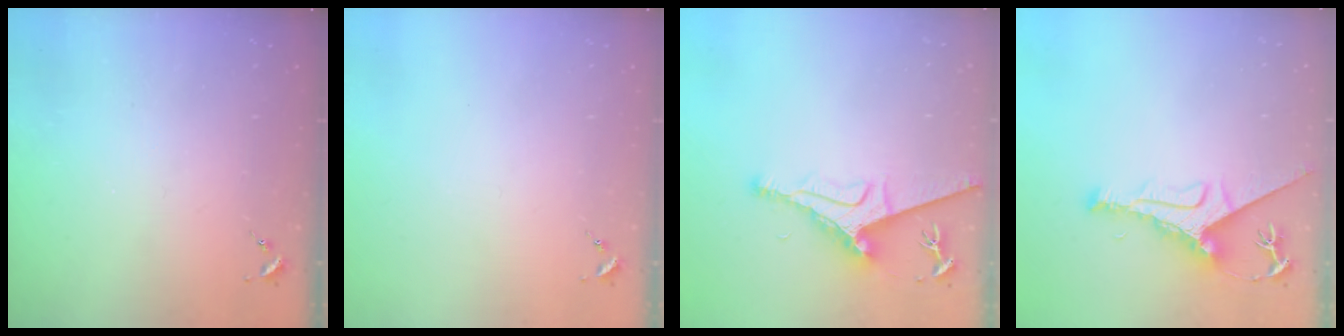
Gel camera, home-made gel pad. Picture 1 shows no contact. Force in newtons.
{"total": 0.0}
{"total": 10.9, "press": 10.8, "slide": 1.7}
{"total": 9.6, "press": 9.5, "slide": 1.4}